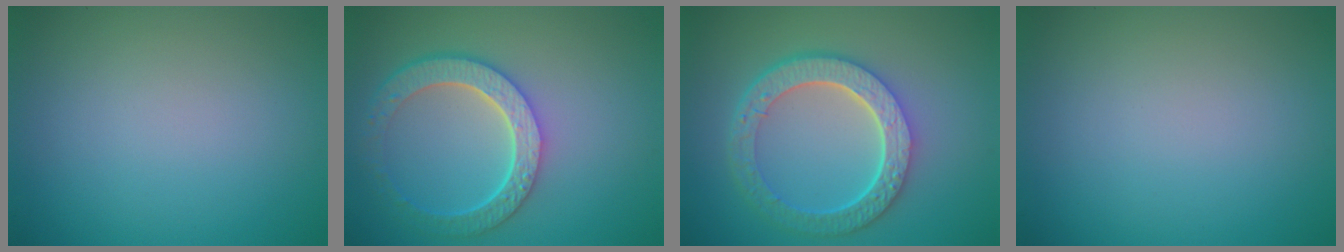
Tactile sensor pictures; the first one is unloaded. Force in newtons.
{"total": 5.8, "press": 4.4, "slide": 3.8}
{"total": 6.4, "press": 4.7, "slide": 4.2}
{"total": 0.0}